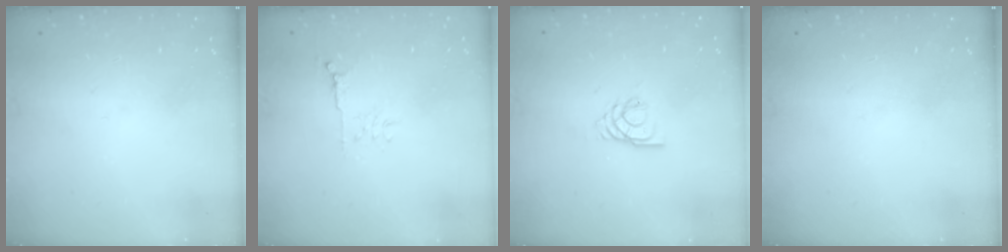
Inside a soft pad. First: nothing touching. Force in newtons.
{"total": 5.4, "press": 5.3, "slide": 0.7}
{"total": 2.9, "press": 2.8, "slide": 0.4}
{"total": 0.0}